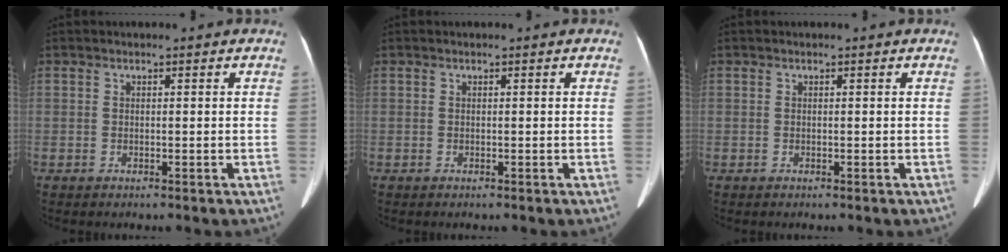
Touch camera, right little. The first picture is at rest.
{"total": 0.0}
{"total": 0.0}